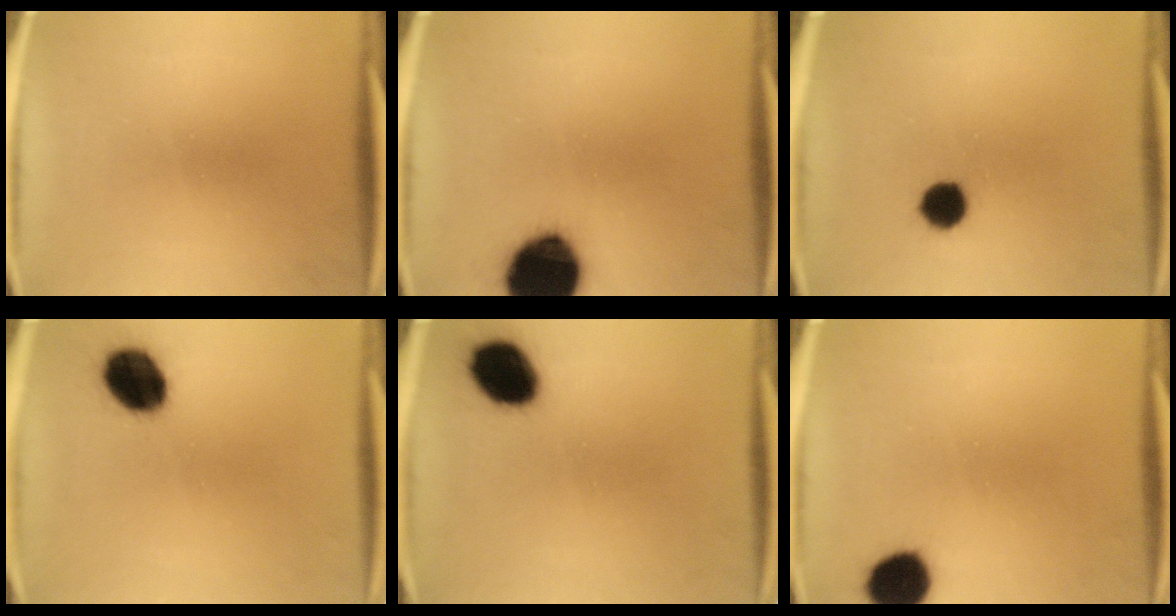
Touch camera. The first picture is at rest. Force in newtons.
{"total": 19.6}
{"total": 5.3}
{"total": 11.8}
{"total": 11.9}
{"total": 9.1}